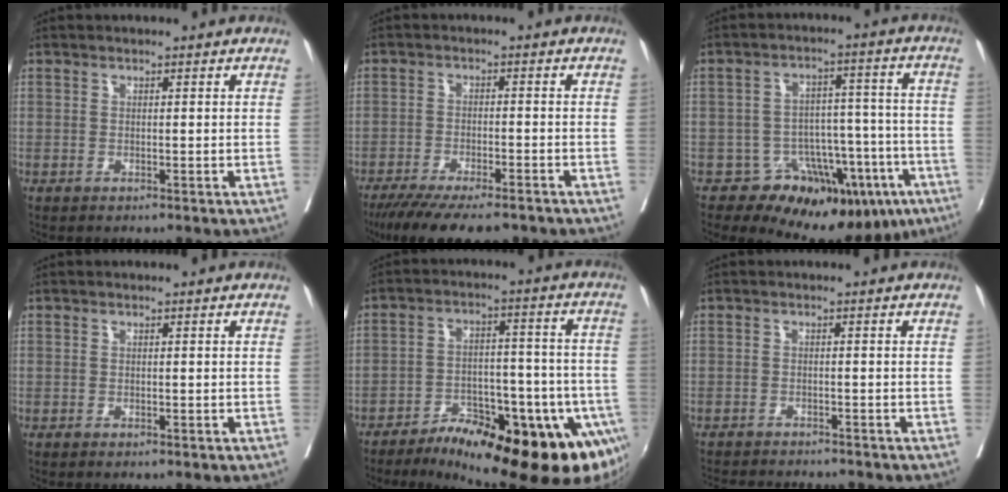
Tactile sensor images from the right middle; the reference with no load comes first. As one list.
[{"total": 13.0, "force": [-10.5, 3.0, 7.1], "torque": [-0.115, -0.025, -0.160]}, {"total": 13.3, "force": [-8.7, 7.0, 7.2], "torque": [-0.054, 0.063, -0.117]}, {"total": 0.6, "force": [-0.3, 0.2, 0.5], "torque": [-0.009, -0.001, -0.001]}, {"total": 20.7, "force": [-13.6, 5.7, 14.5], "torque": [-0.129, 0.015, -0.187]}, {"total": 8.9, "force": [-8.4, 1.2, 2.7], "torque": [-0.036, -0.008, -0.115]}]